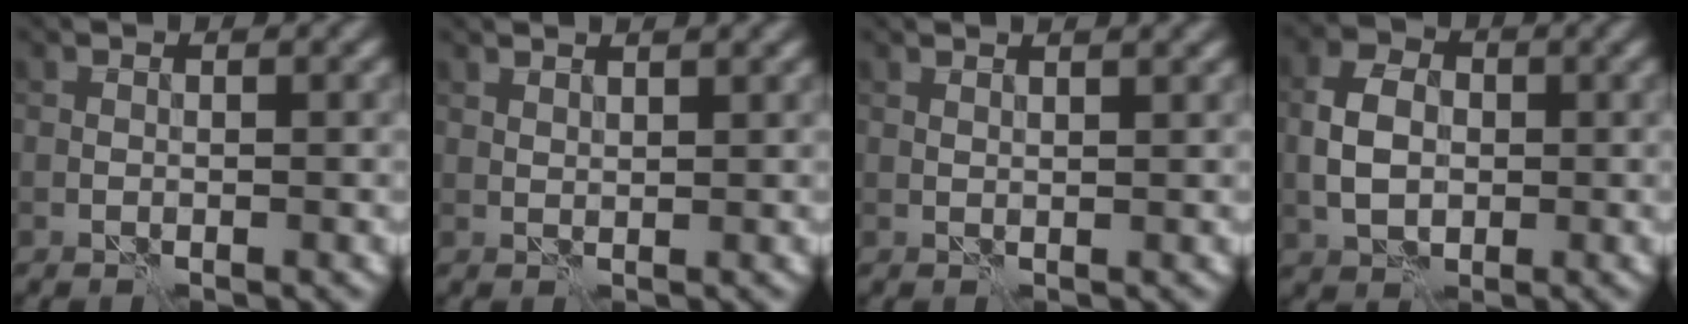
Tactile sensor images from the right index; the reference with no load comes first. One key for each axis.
{"total": 2.2, "fx": 1.8, "fy": 0.6, "fz": 1.1, "tx": -0.012, "ty": 0.006, "tz": 0.014}
{"total": 3.0, "fx": 2.1, "fy": 1.1, "fz": 1.8, "tx": -0.010, "ty": 0.014, "tz": 0.006}
{"total": 4.4, "fx": -0.4, "fy": 3.2, "fz": 3.0, "tx": -0.060, "ty": 0.006, "tz": -0.009}